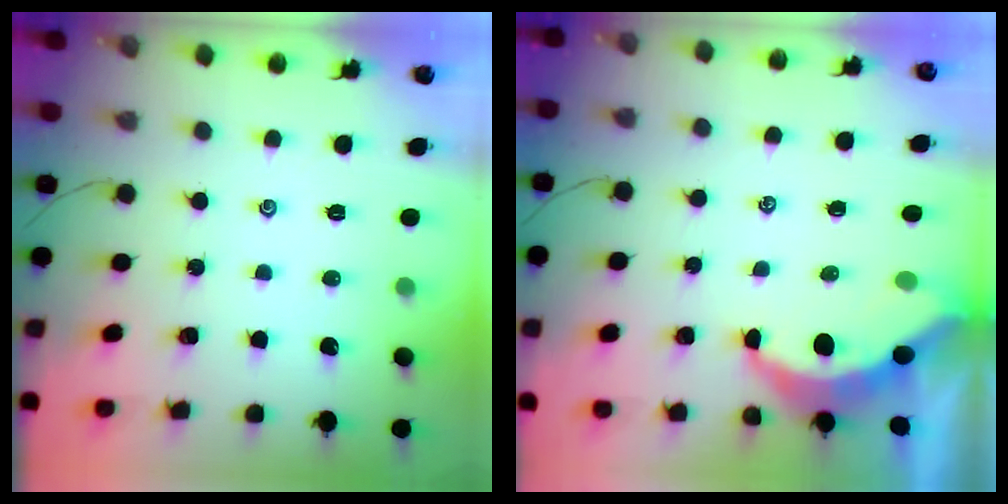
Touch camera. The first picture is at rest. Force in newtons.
{"total": 6.3, "press": 6.3, "slide": 0.2}